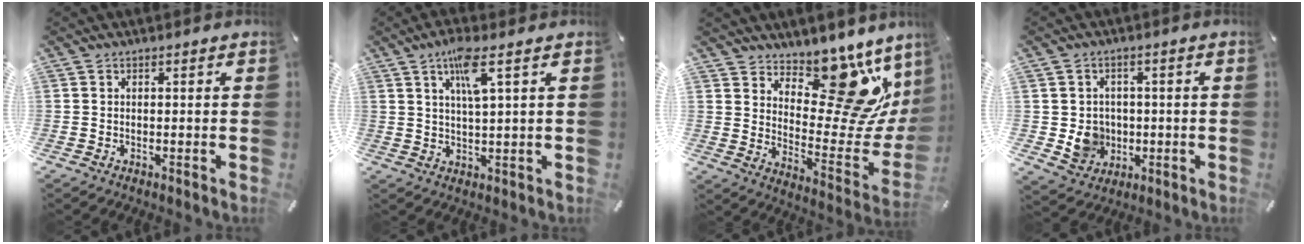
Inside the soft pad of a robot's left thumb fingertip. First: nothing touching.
{"total": 7.4, "force": [3.6, 1.1, 6.3], "torque": [-0.125, 0.001, 0.058]}
{"total": 18.0, "force": [10.8, 10.0, 10.3], "torque": [-0.106, -0.098, 0.179]}
{"total": 7.3, "force": [-0.4, 7.1, 1.8], "torque": [-0.041, -0.001, -0.004]}